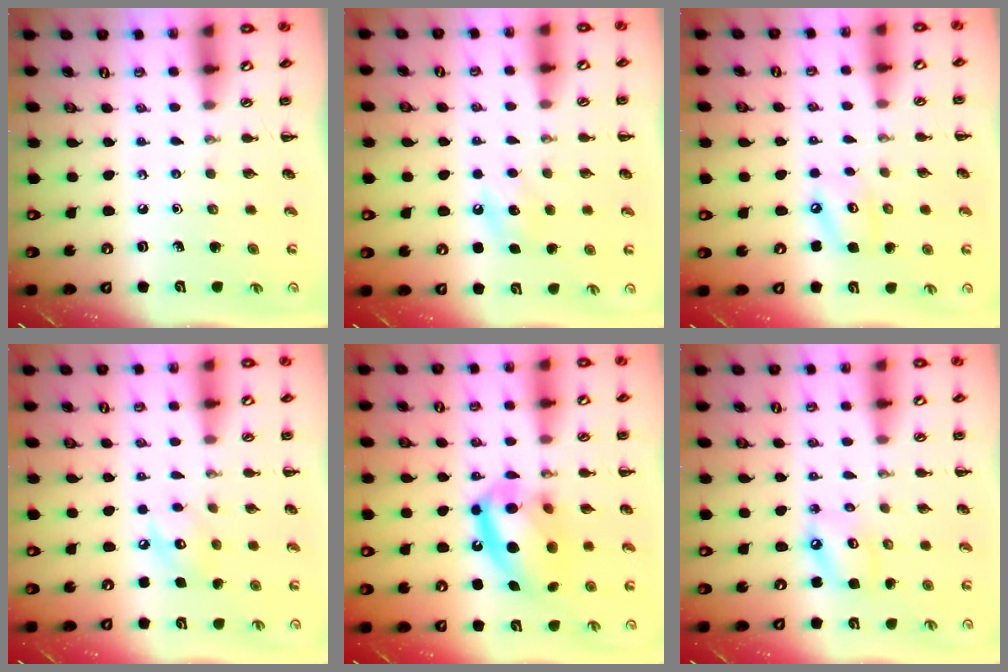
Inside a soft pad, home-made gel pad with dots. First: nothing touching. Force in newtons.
{"total": 6.5, "press": 6.3, "slide": 1.6}
{"total": 5.8, "press": 5.8, "slide": 0.7}
{"total": 6.7, "press": 6.6, "slide": 1.0}
{"total": 16.8, "press": 16.5, "slide": 3.1}
{"total": 6.3, "press": 6.3, "slide": 1.0}